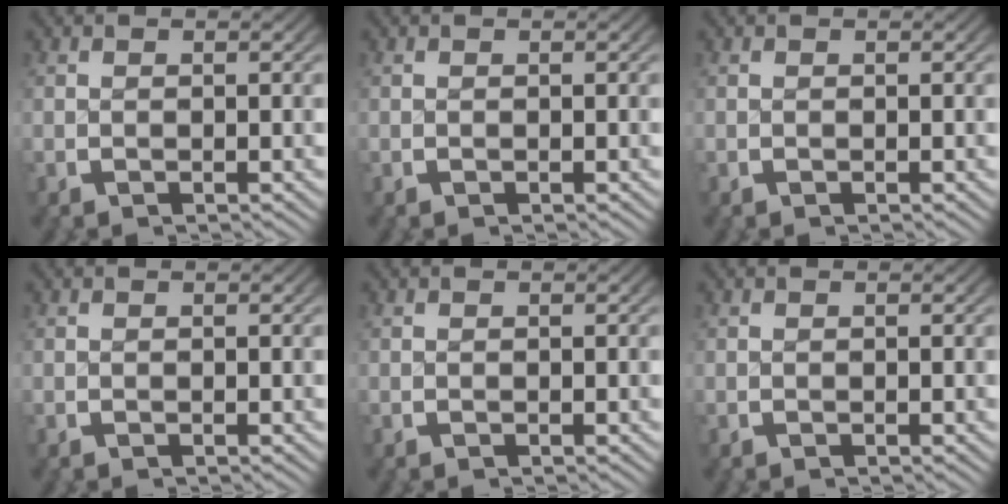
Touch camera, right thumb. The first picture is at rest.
{"total": 0.0}
{"total": 0.0}
{"total": 0.0}
{"total": 0.0}
{"total": 0.0}